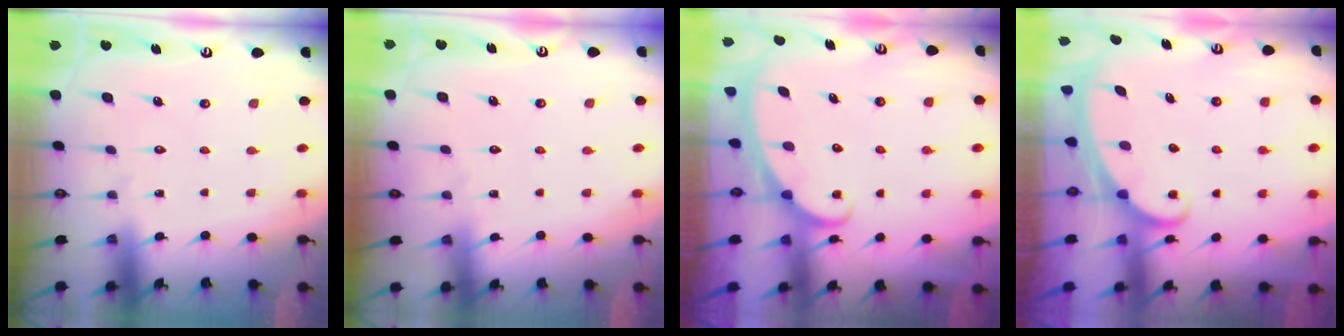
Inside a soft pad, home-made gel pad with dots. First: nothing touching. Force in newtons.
{"total": 1.8, "press": 1.8, "slide": 0.3}
{"total": 2.3, "press": 2.3, "slide": 0.4}
{"total": 2.4, "press": 2.4, "slide": 0.3}